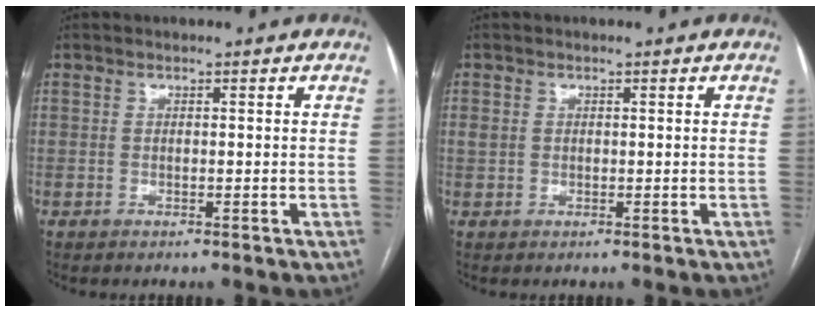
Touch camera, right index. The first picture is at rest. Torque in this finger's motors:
{"motor_torque": [-0.05, 0.04, 0.07, 0.02]}